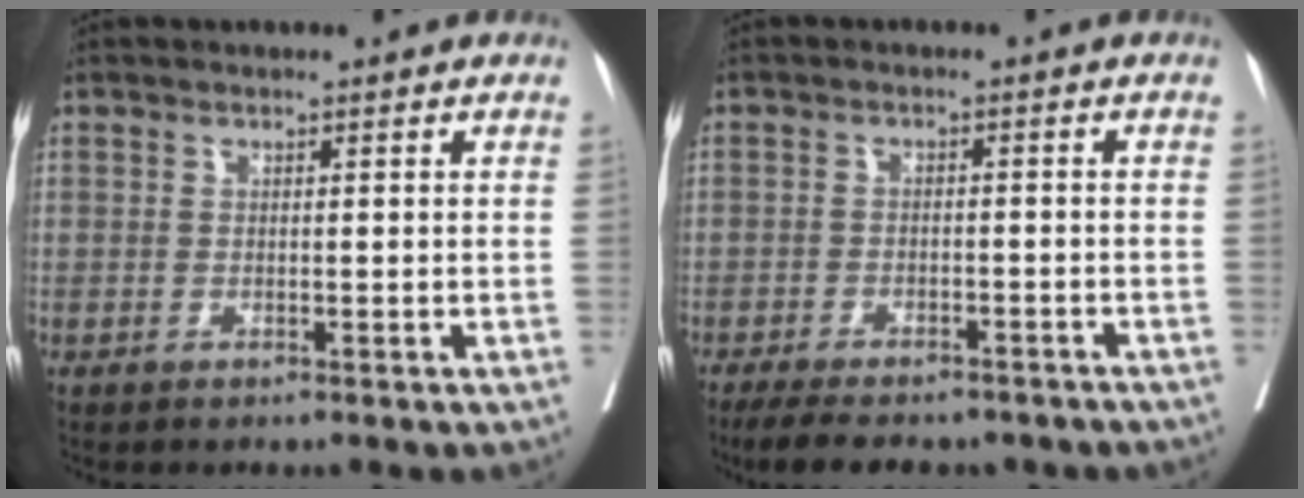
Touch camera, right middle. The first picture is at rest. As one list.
[{"total": 13.0, "force": [-11.0, 4.3, 5.6], "torque": [-0.096, -0.003, -0.141]}]